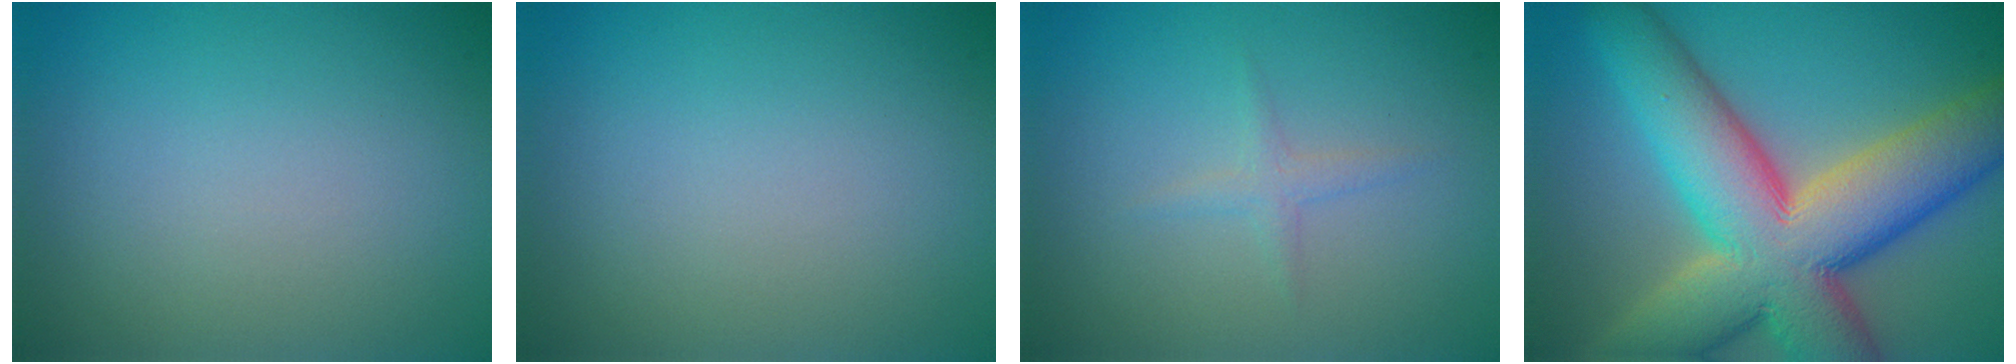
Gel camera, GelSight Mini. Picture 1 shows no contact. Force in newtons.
{"total": 0.0}
{"total": 1.1, "press": 1.1, "slide": 0.0}
{"total": 15.3, "press": 15.3, "slide": 1.1}